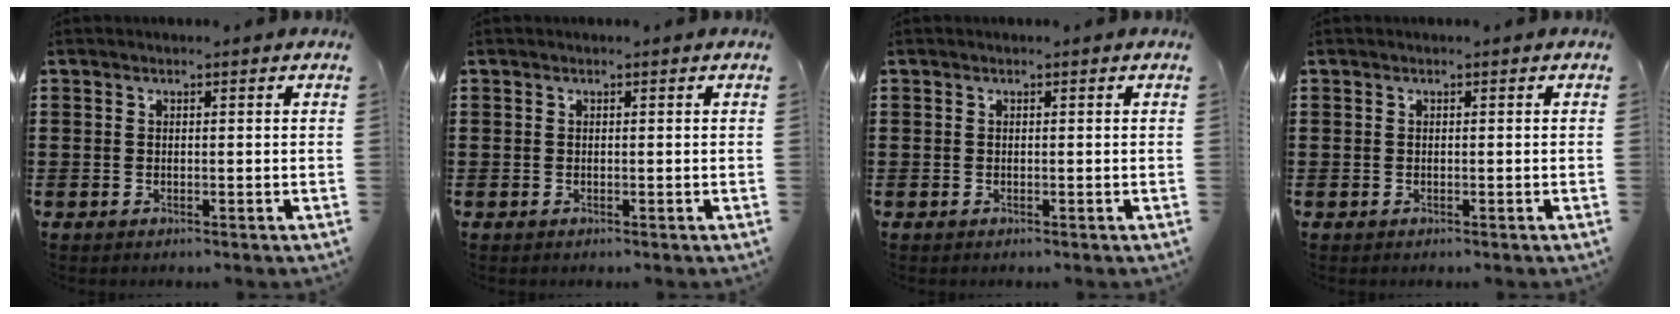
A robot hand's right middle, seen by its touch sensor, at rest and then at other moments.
{"total": 0.0}
{"total": 0.0}
{"total": 0.0}